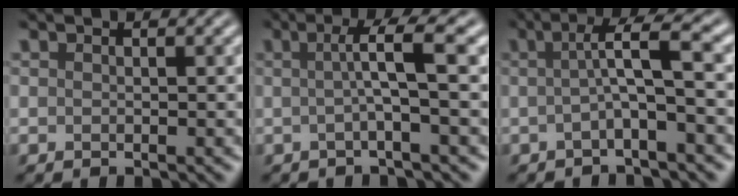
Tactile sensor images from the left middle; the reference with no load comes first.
{"total": 3.7, "force": [0.4, 0.3, 3.7], "torque": [-0.058, 0.007, 0.003]}
{"total": 4.1, "force": [0.1, 0.4, 4.1], "torque": [-0.064, 0.012, -0.005]}